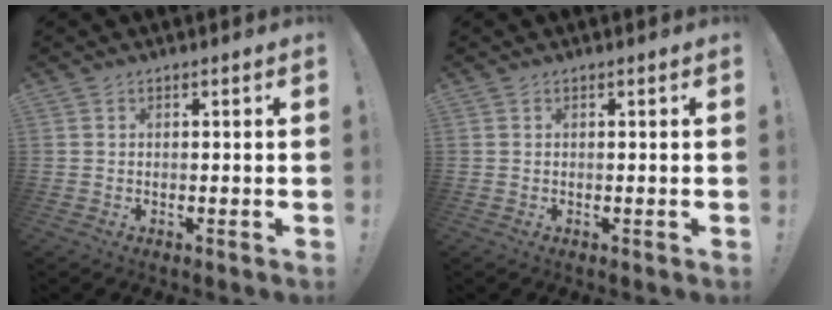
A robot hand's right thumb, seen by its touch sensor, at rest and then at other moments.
{"total": 0.0}